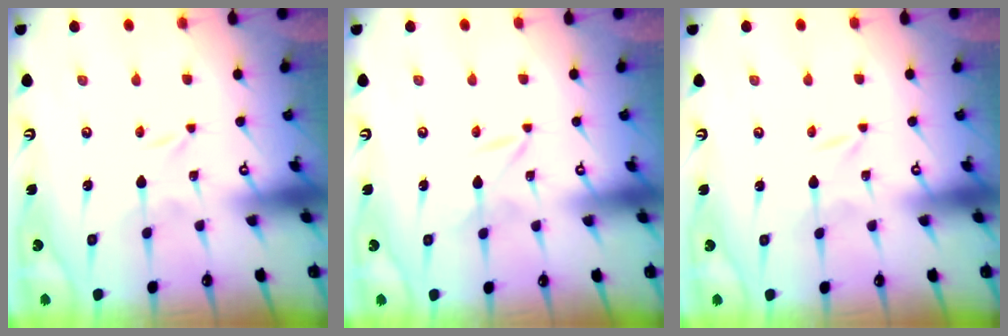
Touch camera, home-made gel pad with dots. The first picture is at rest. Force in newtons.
{"total": 1.7, "press": 1.6, "slide": 0.2}
{"total": 0.0}